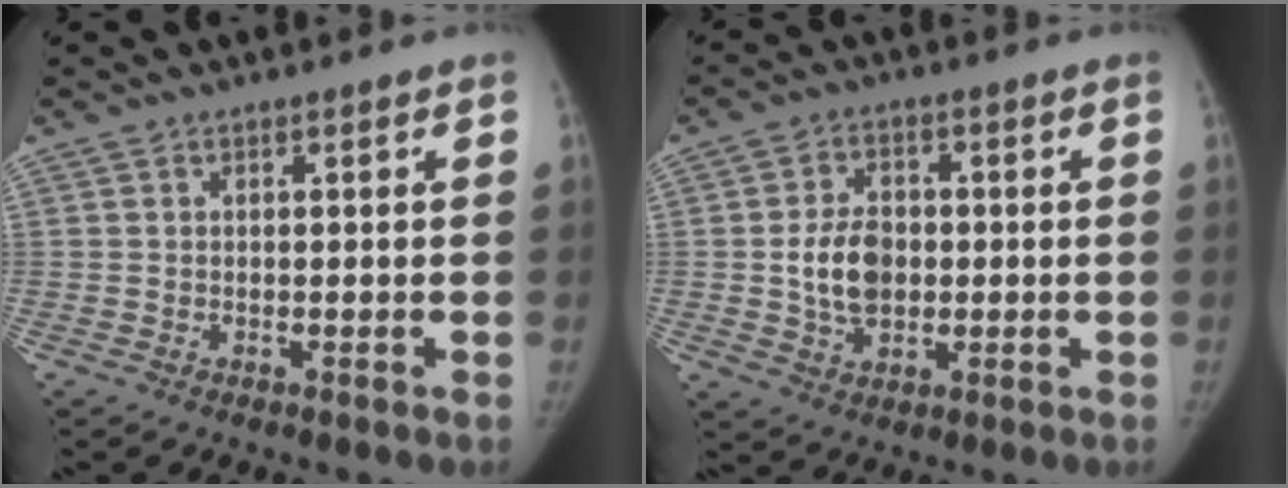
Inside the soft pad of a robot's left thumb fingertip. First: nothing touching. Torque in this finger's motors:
{"motor_torque": [0.01, 0.05, 0.89, 0.00, 0.05]}